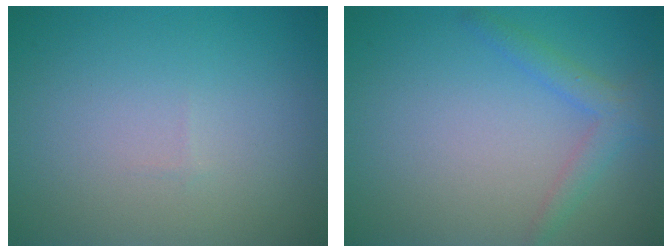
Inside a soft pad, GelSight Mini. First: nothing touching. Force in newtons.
{"total": 2.2, "press": 2.2, "slide": 0.0}